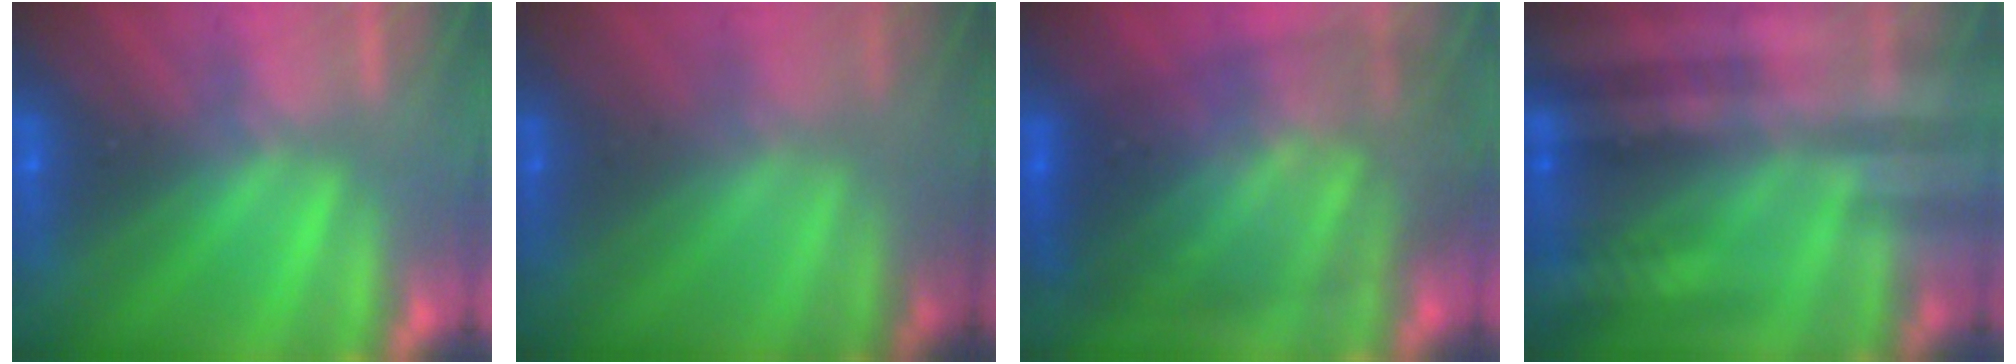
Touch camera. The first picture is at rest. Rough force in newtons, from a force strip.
{"total": 1.7}
{"total": 7.8}
{"total": 2.6}